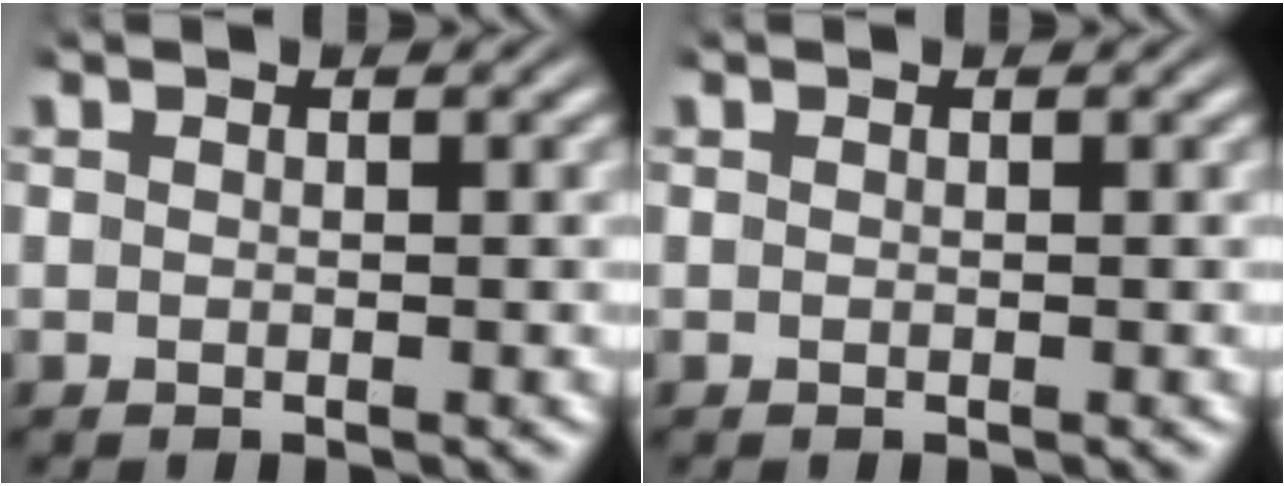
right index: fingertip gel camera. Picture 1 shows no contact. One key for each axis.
{"total": 0.0}